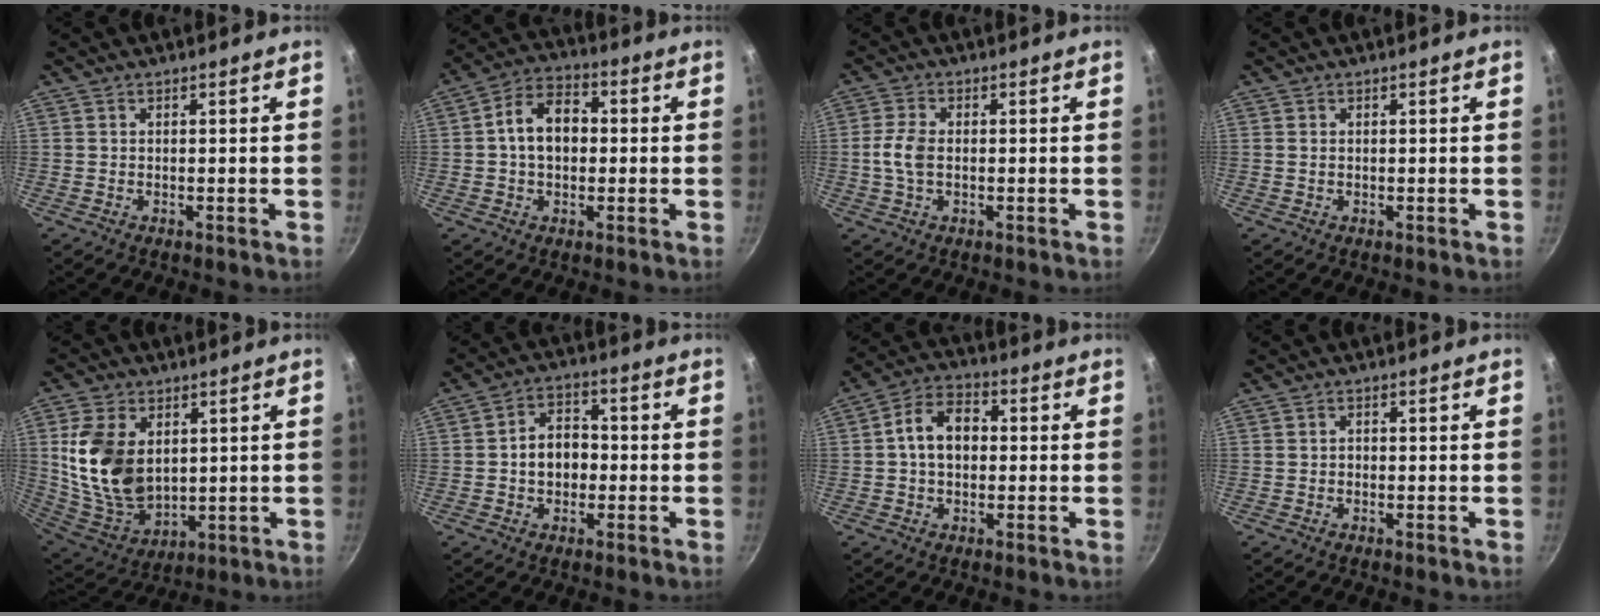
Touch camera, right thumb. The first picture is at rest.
{"total": 10.1, "force": [0.4, 7.1, 7.2], "torque": [-0.092, 0.027, -0.007]}
{"total": 5.2, "force": [-0.3, 3.2, 4.1], "torque": [-0.088, 0.011, -0.009]}
{"total": 0.6, "force": [0.1, 0.5, 0.4], "torque": [-0.005, 0.001, 0.001]}
{"total": 16.7, "force": [3.2, 11.3, 11.9], "torque": [-0.211, -0.032, 0.077]}
{"total": 7.7, "force": [-0.8, 5.9, 5.0], "torque": [-0.045, 0.022, -0.020]}
{"total": 9.3, "force": [0.5, 6.5, 6.6], "torque": [-0.088, 0.026, -0.006]}
{"total": 0.8, "force": [-0.2, 0.6, 0.4], "torque": [-0.005, 0.004, -0.005]}